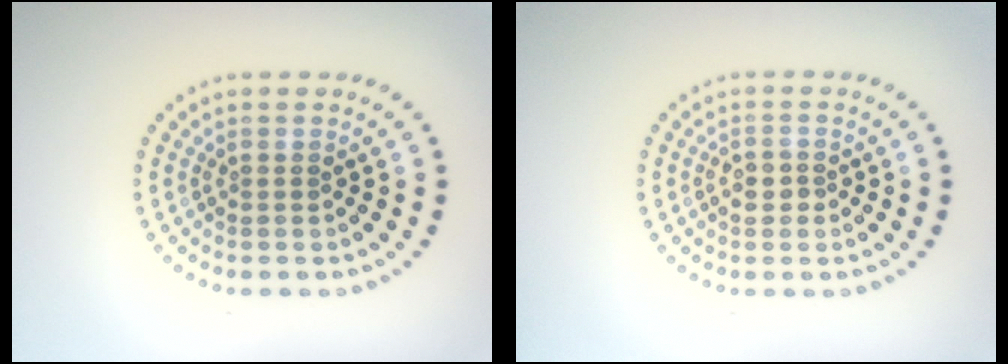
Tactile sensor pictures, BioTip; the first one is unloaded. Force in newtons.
{"total": 1.4, "press": 1.4, "slide": 0.2}